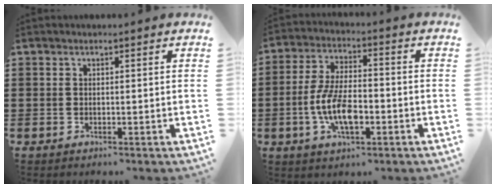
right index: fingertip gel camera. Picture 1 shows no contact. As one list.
[{"total": 8.9, "force": [-2.5, 3.9, 7.6], "torque": [-0.169, -0.004, -0.049]}]